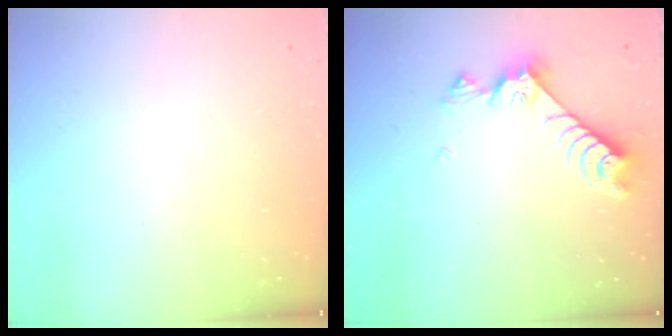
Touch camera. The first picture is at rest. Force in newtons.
{"total": 8.5, "press": 8.4, "slide": 1.4}